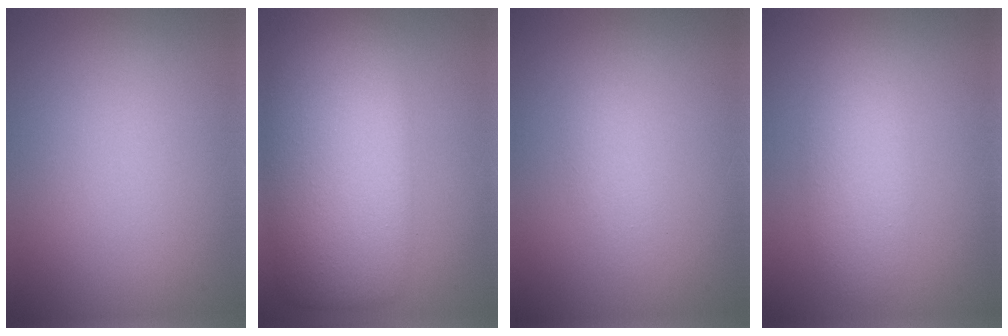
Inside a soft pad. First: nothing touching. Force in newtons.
{"total": 10.8, "press": 10.8, "slide": 0.4}
{"total": 1.4, "press": 1.4, "slide": 0.1}
{"total": 3.5, "press": 3.5, "slide": 0.1}